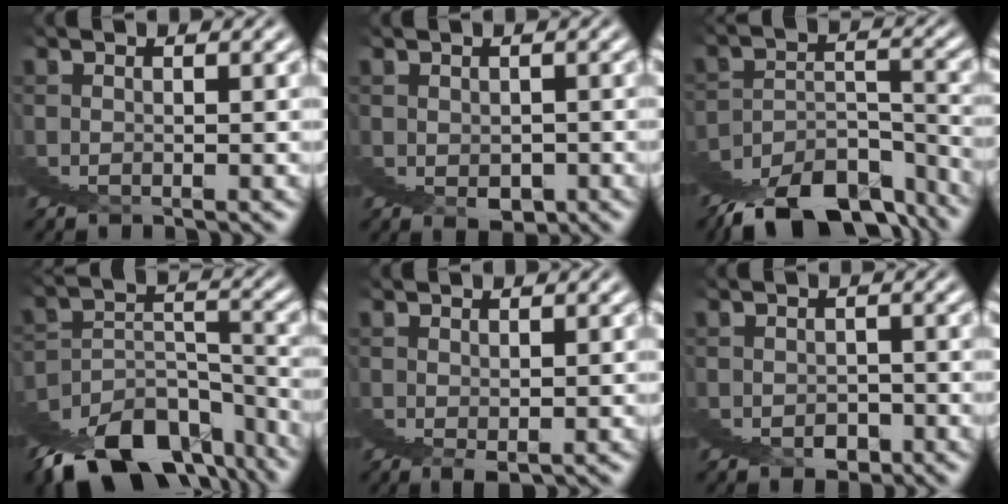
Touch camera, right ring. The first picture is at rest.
{"total": 0.6, "force": [0.5, 0.0, -0.3], "torque": [0.028, 0.015, 0.000]}
{"total": 9.0, "force": [-8.9, -1.2, 0.1], "torque": [0.015, -0.003, -0.140]}
{"total": 8.5, "force": [-8.5, -0.3, 1.1], "torque": [-0.002, -0.012, -0.129]}
{"total": 1.3, "force": [1.1, -0.6, 0.2], "torque": [0.021, 0.028, 0.004]}
{"total": 0.9, "force": [0.5, 0.5, -0.5], "torque": [0.015, 0.013, 0.002]}